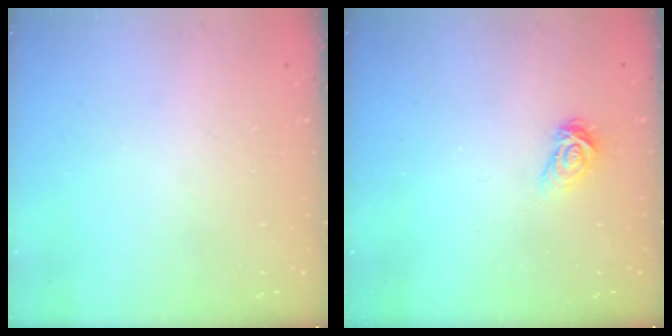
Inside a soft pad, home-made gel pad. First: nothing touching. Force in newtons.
{"total": 3.9, "press": 3.9, "slide": 0.4}